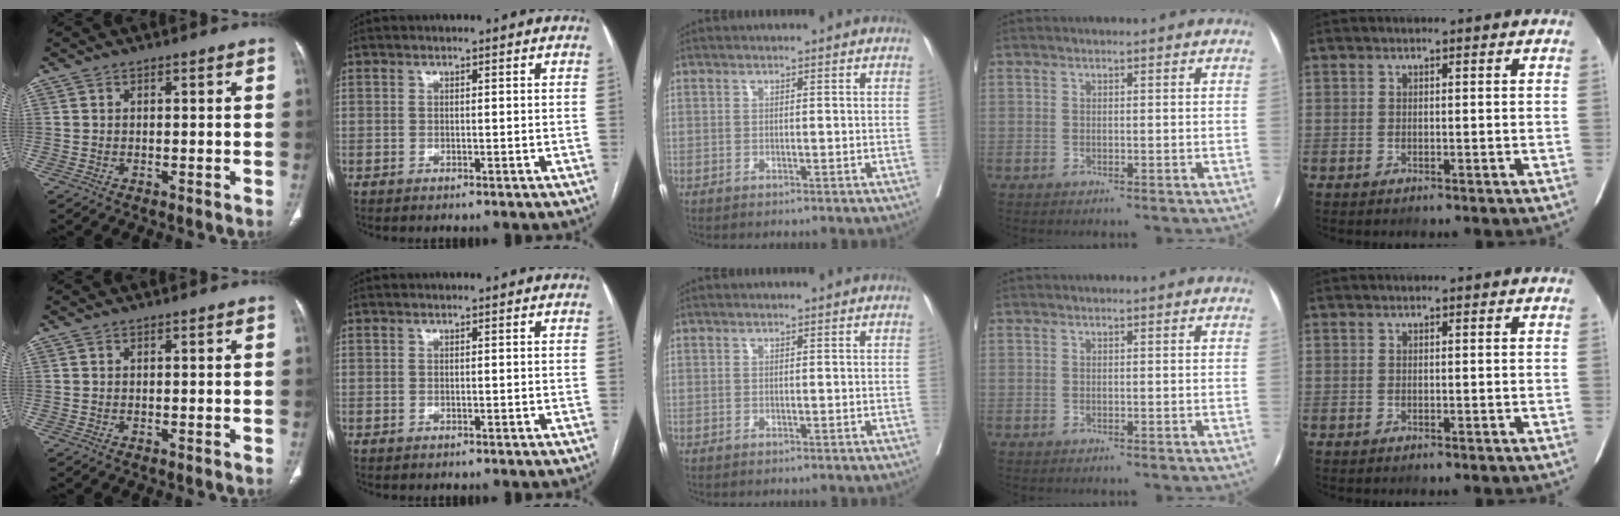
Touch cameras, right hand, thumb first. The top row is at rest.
{}